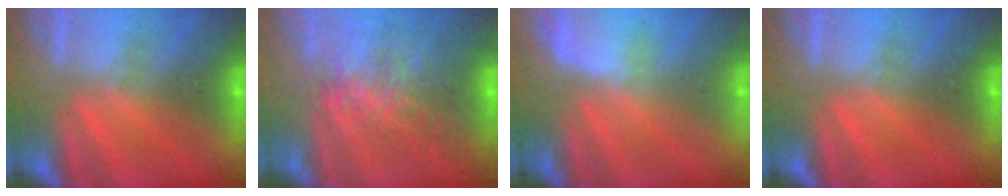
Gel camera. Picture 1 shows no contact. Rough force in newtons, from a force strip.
{"total": 10.2}
{"total": 2.8}
{"total": 0.0}